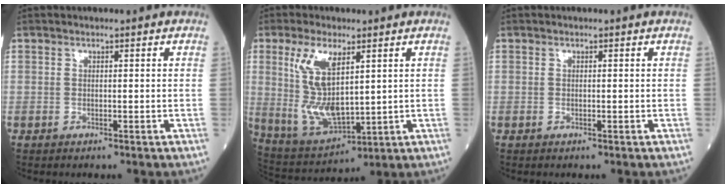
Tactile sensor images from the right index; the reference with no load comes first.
{"total": 11.0, "force": [3.2, 3.8, 9.8], "torque": [-0.207, -0.005, 0.074]}
{"total": 0.0}